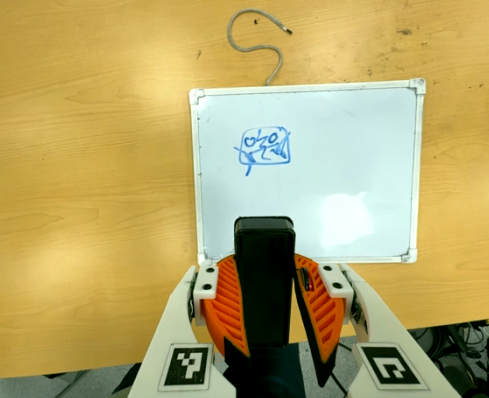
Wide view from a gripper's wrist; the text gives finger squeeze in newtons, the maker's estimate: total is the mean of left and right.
{"total": 9.7, "left": 8.1, "right": 11.3}